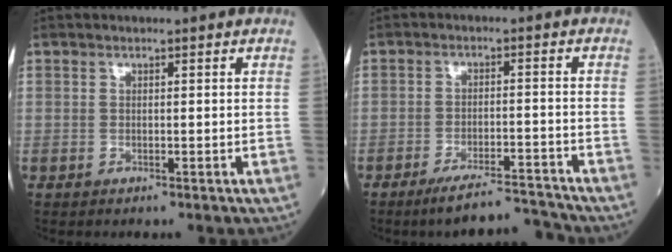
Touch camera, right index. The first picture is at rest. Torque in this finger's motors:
{"motor_torque": [-0.04, -0.27, 0.23, 0.06]}